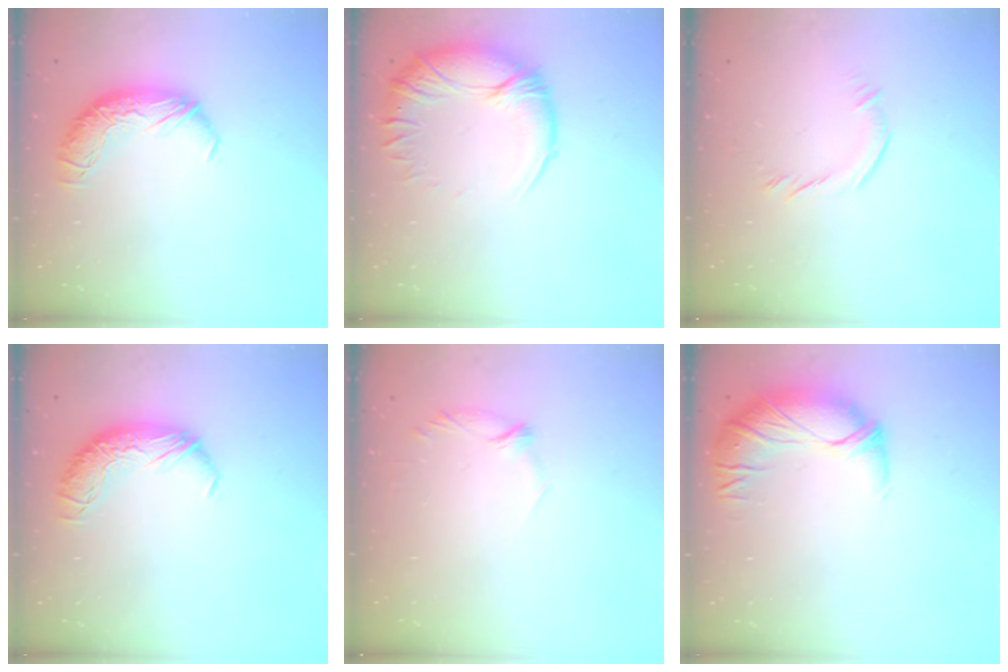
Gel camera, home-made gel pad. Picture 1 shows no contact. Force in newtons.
{"total": 4.8, "press": 2.9, "slide": 3.8}
{"total": 4.6, "press": 4.5, "slide": 0.8}
{"total": 0.0}
{"total": 5.7, "press": 5.6, "slide": 1.0}
{"total": 2.9, "press": 0.7, "slide": 2.8}